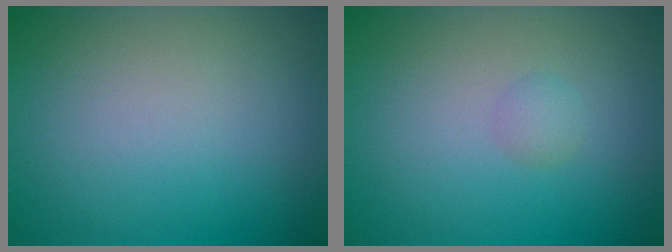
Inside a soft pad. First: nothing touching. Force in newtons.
{"total": 1.0, "press": 1.0, "slide": 0.1}